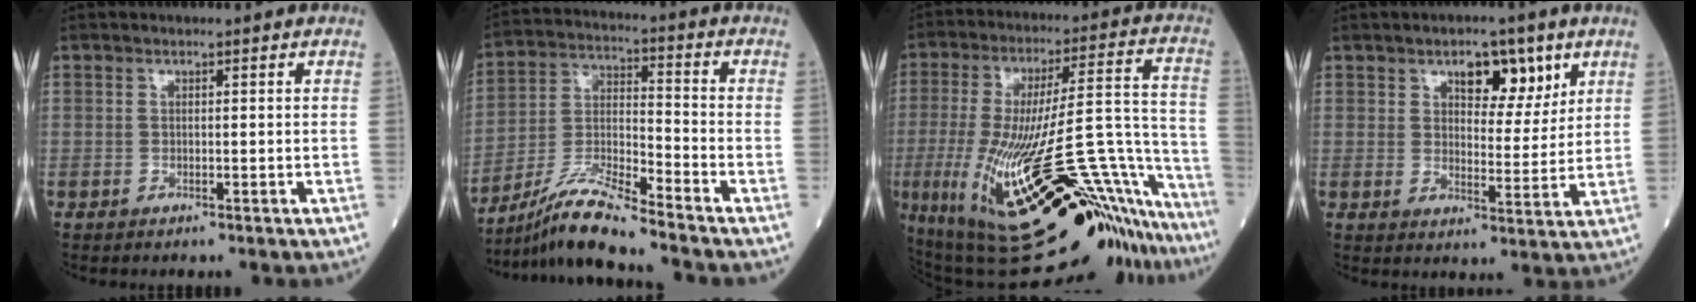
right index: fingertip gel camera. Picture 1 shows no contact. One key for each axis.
{"total": 10.0, "fx": -8.9, "fy": -1.1, "fz": 4.3, "tx": -0.093, "ty": -0.012, "tz": -0.170}
{"total": 33.0, "fx": -20.6, "fy": 4.8, "fz": 25.3, "tx": -0.312, "ty": 0.014, "tz": -0.305}
{"total": 7.1, "fx": 4.1, "fy": 3.3, "fz": 4.8, "tx": -0.065, "ty": 0.003, "tz": 0.061}